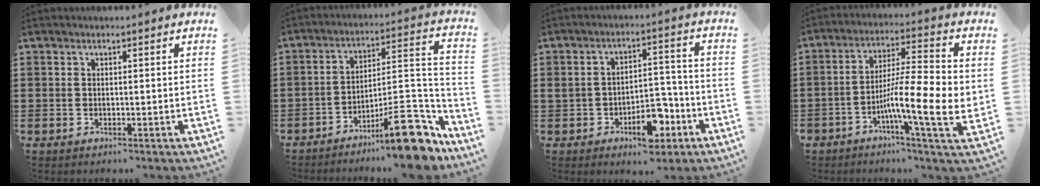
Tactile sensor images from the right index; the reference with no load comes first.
{"total": 15.1, "force": [-10.3, 3.9, 10.3], "torque": [-0.115, 0.043, -0.175]}
{"total": 8.6, "force": [-4.2, 4.5, 6.1], "torque": [-0.085, 0.020, -0.069]}
{"total": 11.7, "force": [-2.6, 2.0, 11.2], "torque": [-0.199, -0.012, -0.050]}